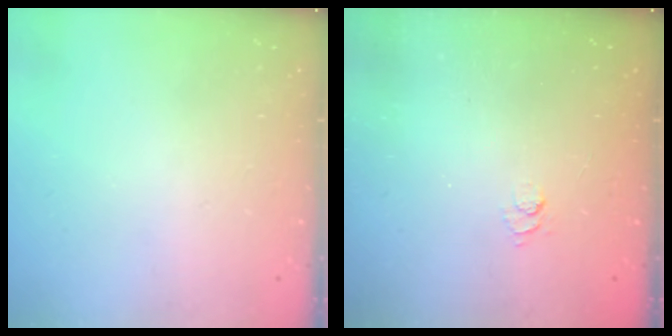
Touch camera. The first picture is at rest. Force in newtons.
{"total": 2.5, "press": 2.0, "slide": 1.4}